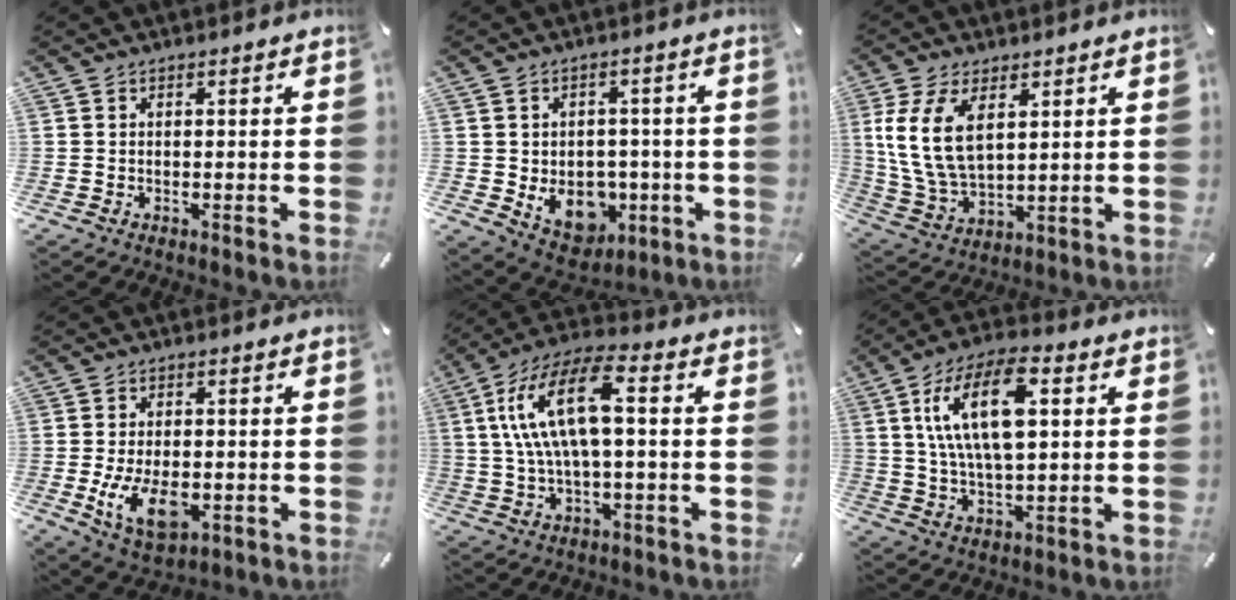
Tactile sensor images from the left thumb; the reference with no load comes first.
{"total": 10.7, "force": [-2.2, 8.8, 5.8], "torque": [-0.088, -0.003, -0.029]}
{"total": 11.9, "force": [4.2, 7.1, 8.6], "torque": [-0.211, -0.006, 0.075]}
{"total": 10.6, "force": [-2.2, 6.3, 8.2], "torque": [-0.167, -0.013, -0.038]}
{"total": 16.1, "force": [2.8, 6.2, 14.5], "torque": [-0.308, -0.001, 0.043]}
{"total": 15.6, "force": [4.5, 7.0, 13.2], "torque": [-0.268, -0.002, 0.072]}